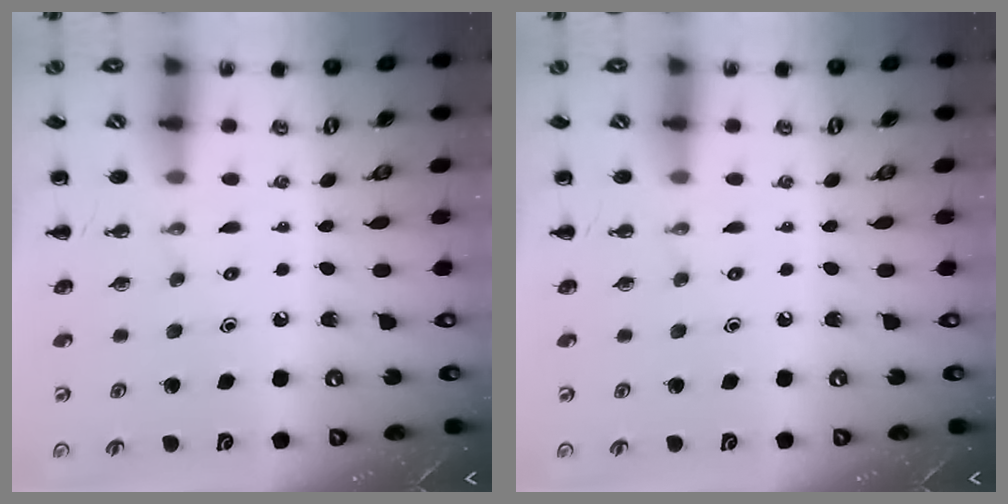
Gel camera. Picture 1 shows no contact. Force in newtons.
{"total": 0.0}